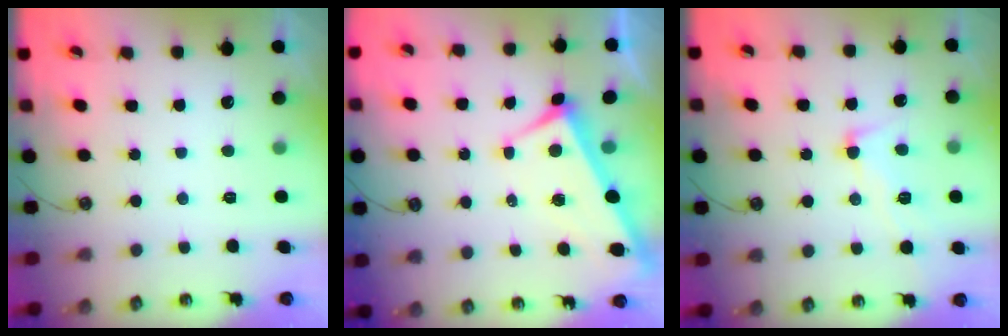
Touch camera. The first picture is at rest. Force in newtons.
{"total": 2.7, "press": 2.6, "slide": 0.7}
{"total": 4.0, "press": 3.9, "slide": 0.6}